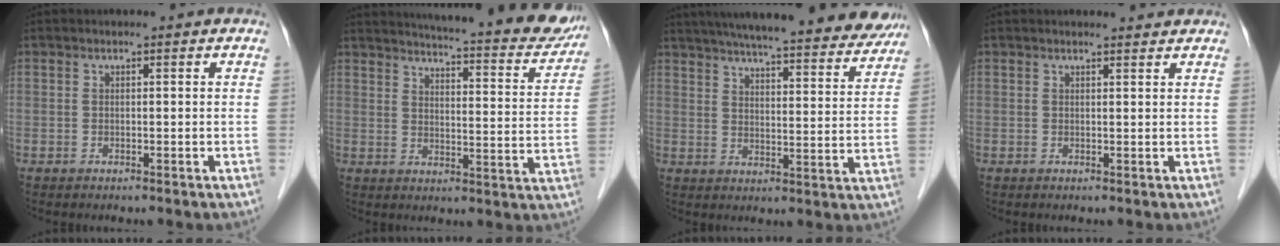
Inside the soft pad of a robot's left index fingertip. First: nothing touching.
{"total": 23.4, "force": [21.2, 3.1, 9.5], "torque": [-0.133, -0.056, 0.251]}
{"total": 29.2, "force": [25.8, 4.7, 12.9], "torque": [-0.208, -0.022, 0.325]}
{"total": 2.6, "force": [2.6, 0.2, 0.4], "torque": [-0.011, 0.004, 0.028]}